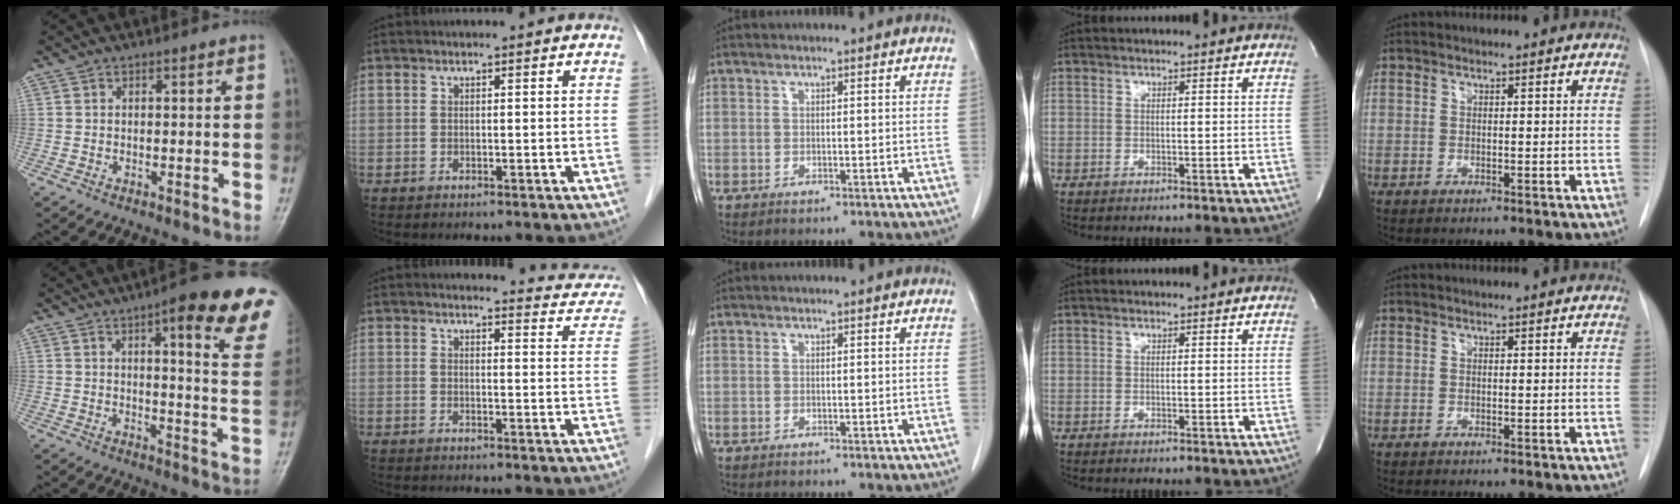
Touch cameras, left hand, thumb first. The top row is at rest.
{"thumb": {"total": 18.4, "force": [10.7, 3.4, 14.6], "torque": [-0.158, -0.043, 0.119]}, "index": {"total": 9.1, "force": [8.8, 1.7, 1.2], "torque": [0.011, -0.034, 0.070]}}